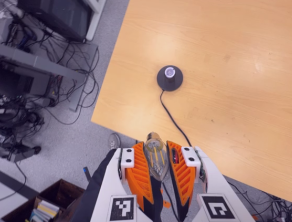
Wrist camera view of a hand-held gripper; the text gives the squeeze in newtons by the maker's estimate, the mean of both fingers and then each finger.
{"total": 20.7, "left": 24.5, "right": 16.9}